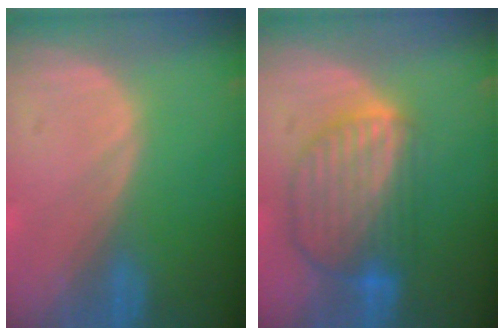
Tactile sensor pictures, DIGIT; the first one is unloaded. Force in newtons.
{"total": 9.1, "press": 7.8, "slide": 4.7}